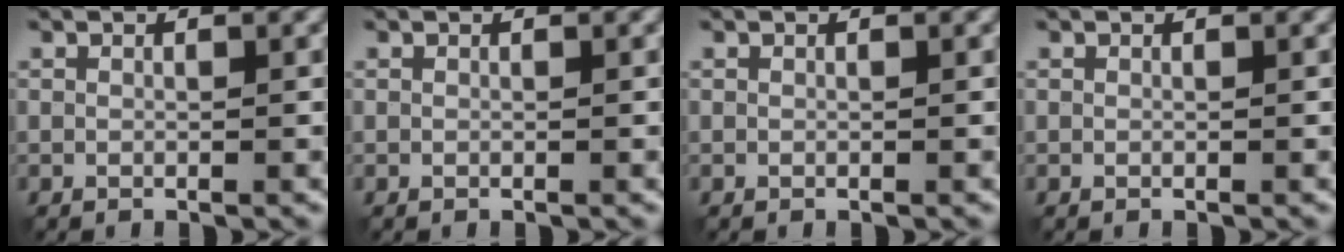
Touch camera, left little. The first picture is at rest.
{"total": 0.0}
{"total": 0.0}
{"total": 0.0}